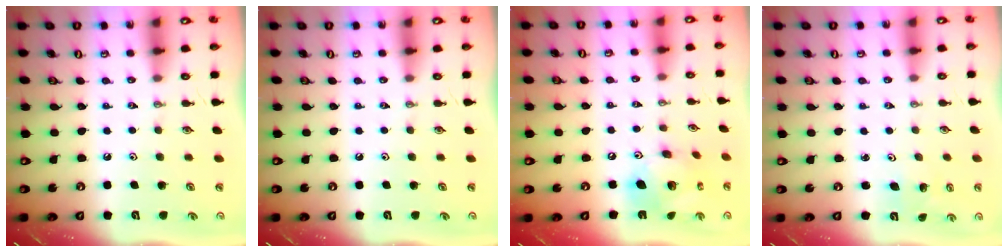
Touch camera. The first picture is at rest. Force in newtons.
{"total": 0.0}
{"total": 15.2, "press": 15.1, "slide": 1.5}
{"total": 1.9, "press": 1.9, "slide": 0.2}